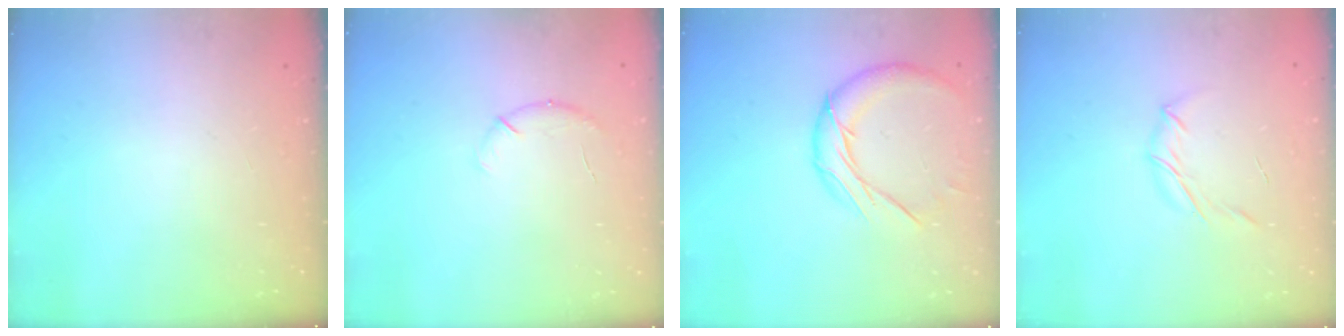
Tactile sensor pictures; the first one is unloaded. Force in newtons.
{"total": 6.2, "press": 6.0, "slide": 1.6}
{"total": 11.7, "press": 11.6, "slide": 0.7}
{"total": 4.1, "press": 3.9, "slide": 1.0}